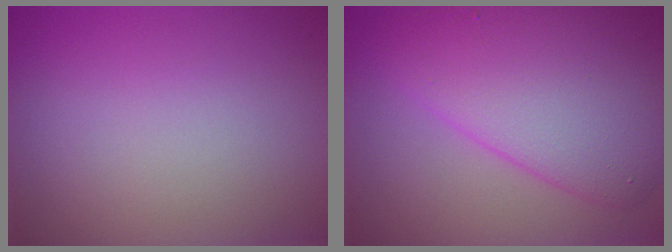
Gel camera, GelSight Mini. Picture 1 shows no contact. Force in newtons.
{"total": 9.3, "press": 9.3, "slide": 0.1}